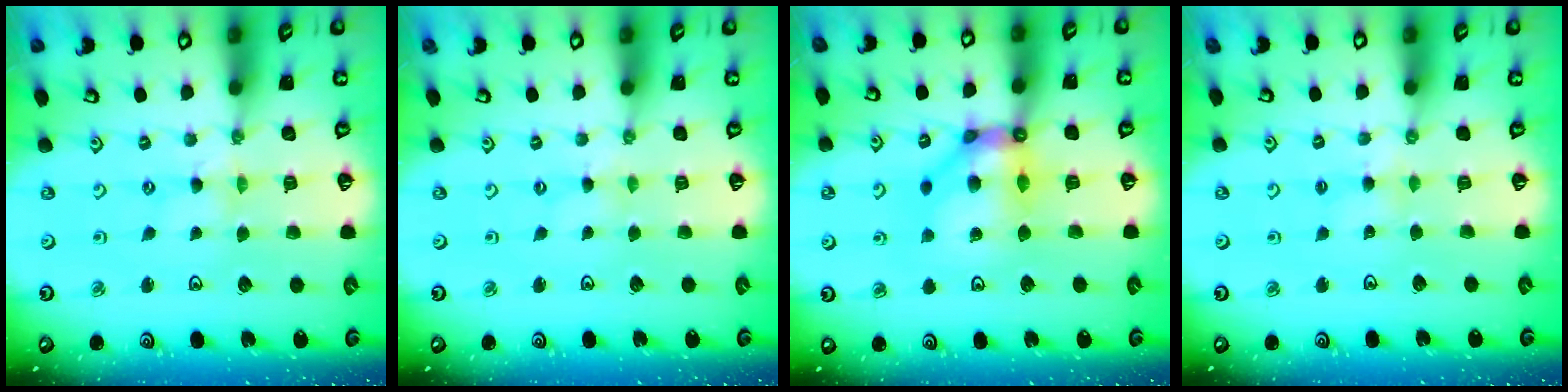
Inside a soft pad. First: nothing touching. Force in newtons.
{"total": 0.0}
{"total": 12.2, "press": 12.1, "slide": 1.5}
{"total": 3.6, "press": 3.5, "slide": 0.6}